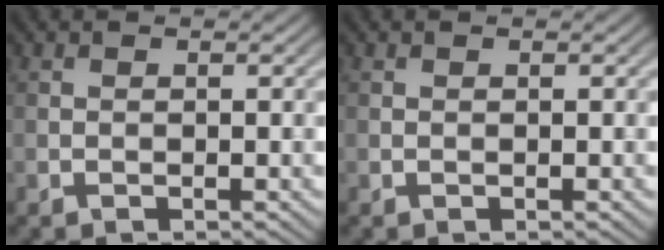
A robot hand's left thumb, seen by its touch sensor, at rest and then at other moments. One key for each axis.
{"total": 0.0}